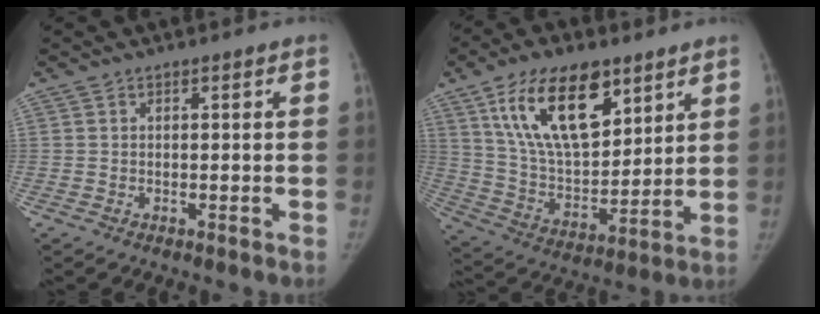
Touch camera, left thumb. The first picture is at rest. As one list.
[{"total": 20.5, "force": [10.7, 10.1, 14.2], "torque": [-0.210, -0.046, 0.200]}]